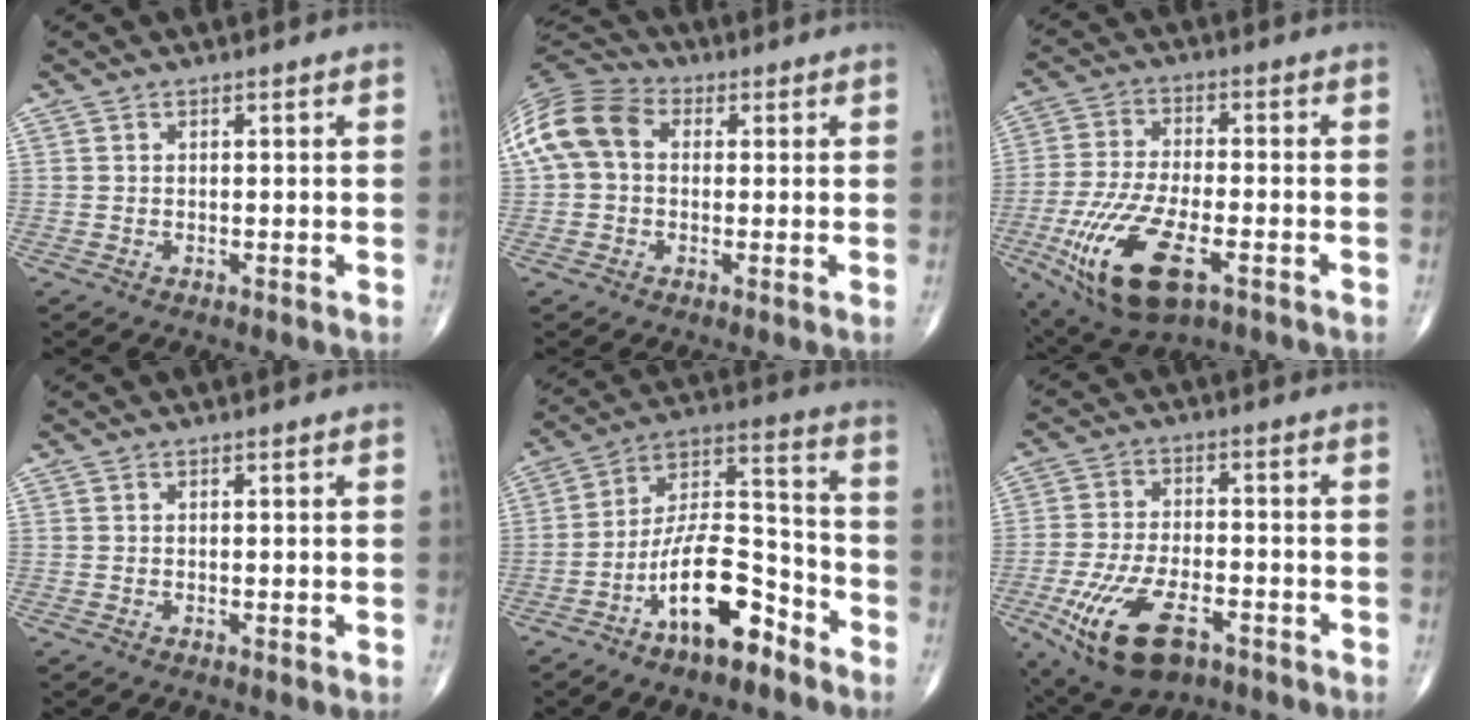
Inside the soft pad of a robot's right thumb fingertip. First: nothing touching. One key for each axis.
{"total": 11.9, "fx": 1.5, "fy": 8.7, "fz": 7.9, "tx": -0.161, "ty": 0.037, "tz": 0.019}
{"total": 16.7, "fx": -6.7, "fy": 6.9, "fz": 13.7, "tx": -0.283, "ty": 0.004, "tz": -0.112}
{"total": 0.0}
{"total": 15.7, "fx": -8.9, "fy": 6.4, "fz": 11.2, "tx": -0.184, "ty": 0.078, "tz": -0.162}
{"total": 14.8, "fx": -6.9, "fy": 7.1, "fz": 10.9, "tx": -0.211, "ty": 0.012, "tz": -0.113}